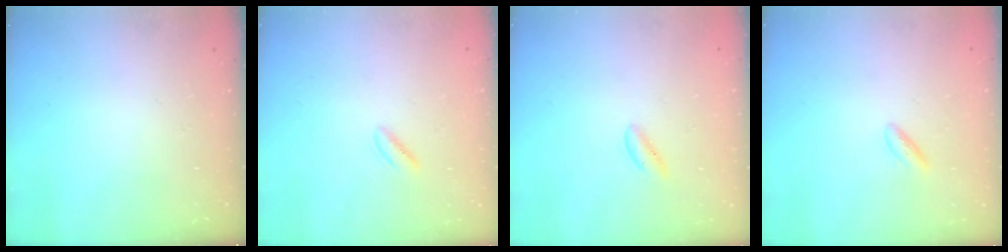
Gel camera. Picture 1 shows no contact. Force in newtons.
{"total": 1.5, "press": 1.3, "slide": 0.8}
{"total": 0.0}
{"total": 2.3, "press": 2.0, "slide": 1.0}